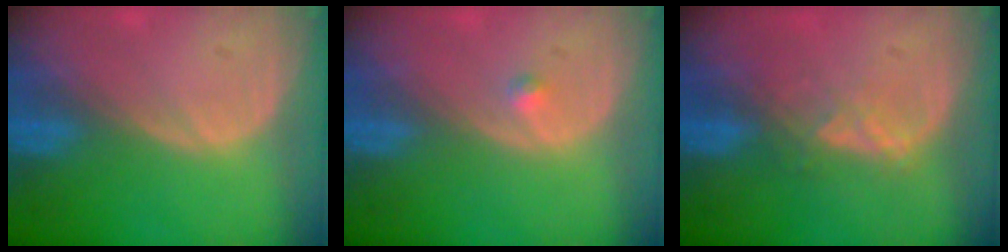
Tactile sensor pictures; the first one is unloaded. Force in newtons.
{"total": 0.8, "press": 0.8, "slide": 0.2}
{"total": 2.9, "press": 2.8, "slide": 0.7}